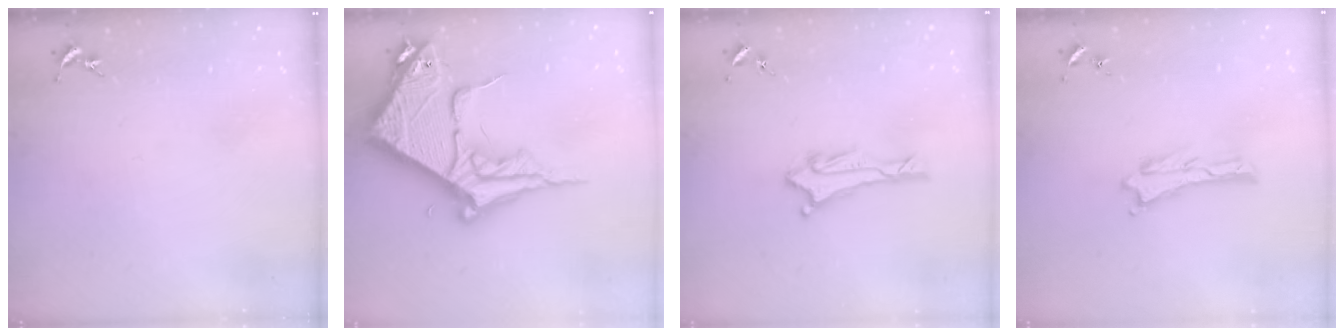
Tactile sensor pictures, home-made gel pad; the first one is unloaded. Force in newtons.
{"total": 15.7, "press": 15.6, "slide": 1.7}
{"total": 2.0, "press": 1.8, "slide": 0.8}
{"total": 0.0}